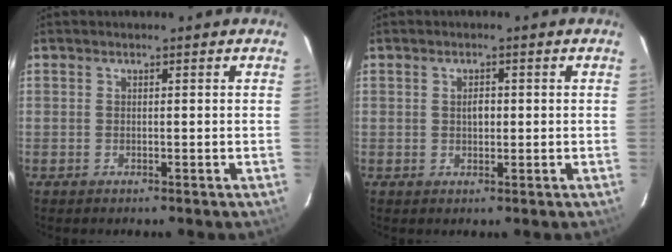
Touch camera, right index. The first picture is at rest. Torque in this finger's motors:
{"motor_torque": [0.21, 0.00, 0.24, 0.04]}